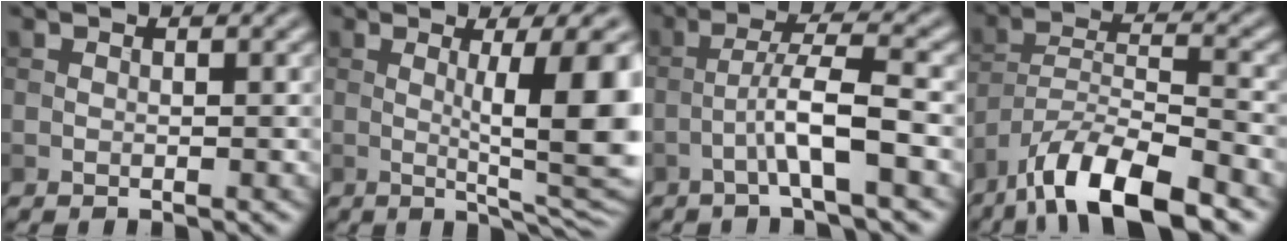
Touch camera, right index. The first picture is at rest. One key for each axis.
{"total": 10.7, "fx": 1.0, "fy": 2.2, "fz": 10.5, "tx": -0.139, "ty": -0.003, "tz": 0.021}
{"total": 4.5, "fx": -1.9, "fy": 0.3, "fz": 4.1, "tx": -0.074, "ty": 0.019, "tz": -0.041}
{"total": 9.4, "fx": -6.9, "fy": 2.4, "fz": 6.0, "tx": -0.097, "ty": 0.004, "tz": -0.130}